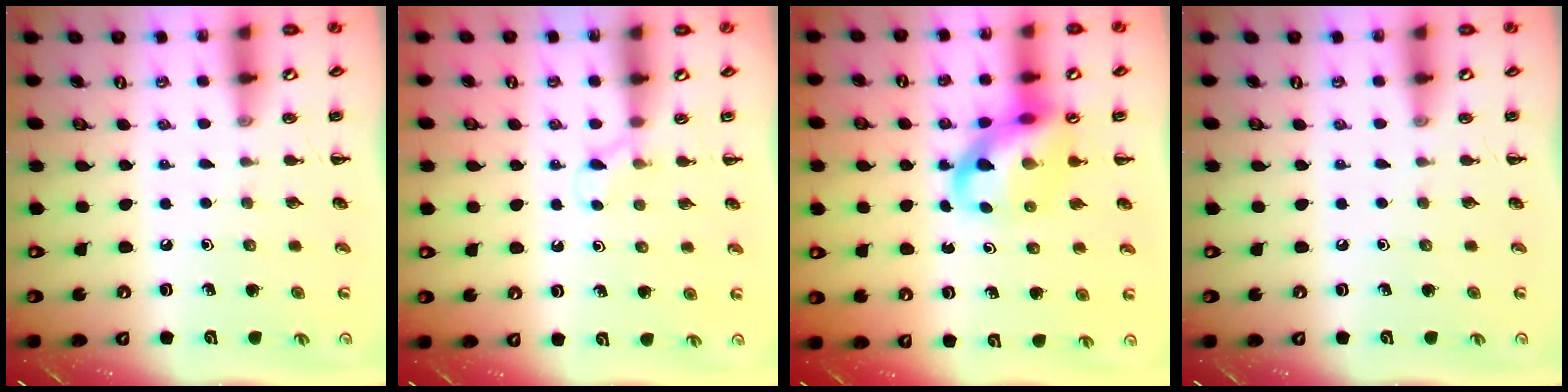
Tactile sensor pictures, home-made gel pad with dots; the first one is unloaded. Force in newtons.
{"total": 3.6, "press": 3.3, "slide": 1.3}
{"total": 11.1, "press": 10.7, "slide": 3.1}
{"total": 0.0}